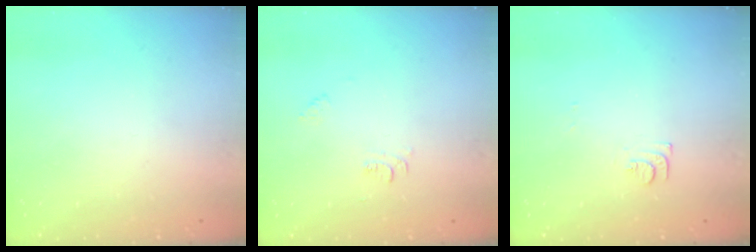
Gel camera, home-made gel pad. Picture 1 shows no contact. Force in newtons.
{"total": 3.9, "press": 3.9, "slide": 0.6}
{"total": 7.1, "press": 7.1, "slide": 0.7}